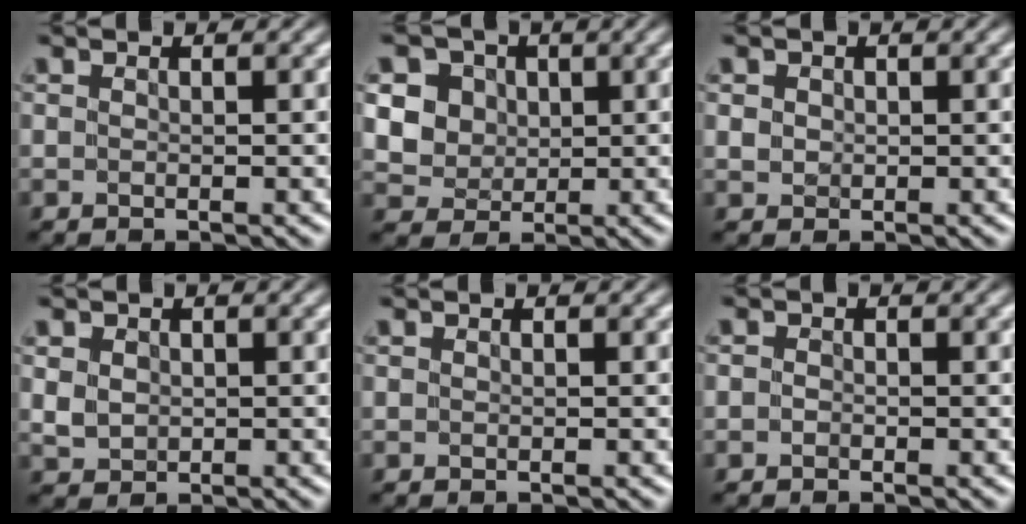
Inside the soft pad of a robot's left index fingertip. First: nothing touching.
{"total": 8.0, "force": [2.4, 6.8, 3.4], "torque": [-0.075, 0.022, 0.035]}
{"total": 0.9, "force": [0.3, 0.8, 0.3], "torque": [-0.001, -0.003, 0.007]}
{"total": 1.8, "force": [0.5, 1.6, 0.7], "torque": [-0.018, -0.002, 0.014]}
{"total": 0.0}
{"total": 0.6, "force": [-0.3, 0.4, 0.2], "torque": [-0.002, -0.002, -0.009]}